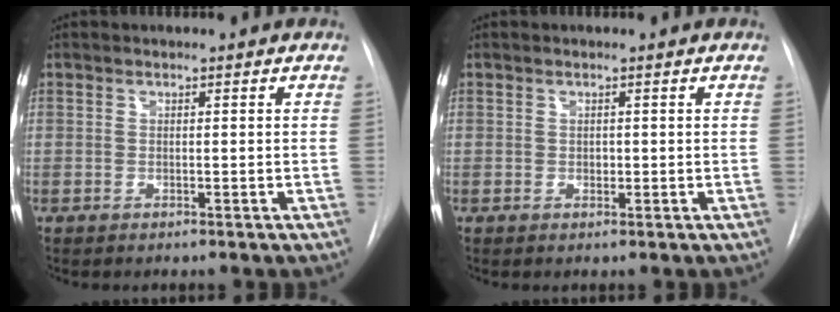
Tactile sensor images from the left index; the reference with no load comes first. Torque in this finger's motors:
{"motor_torque": [0.31, 0.09, -0.05, -0.01]}